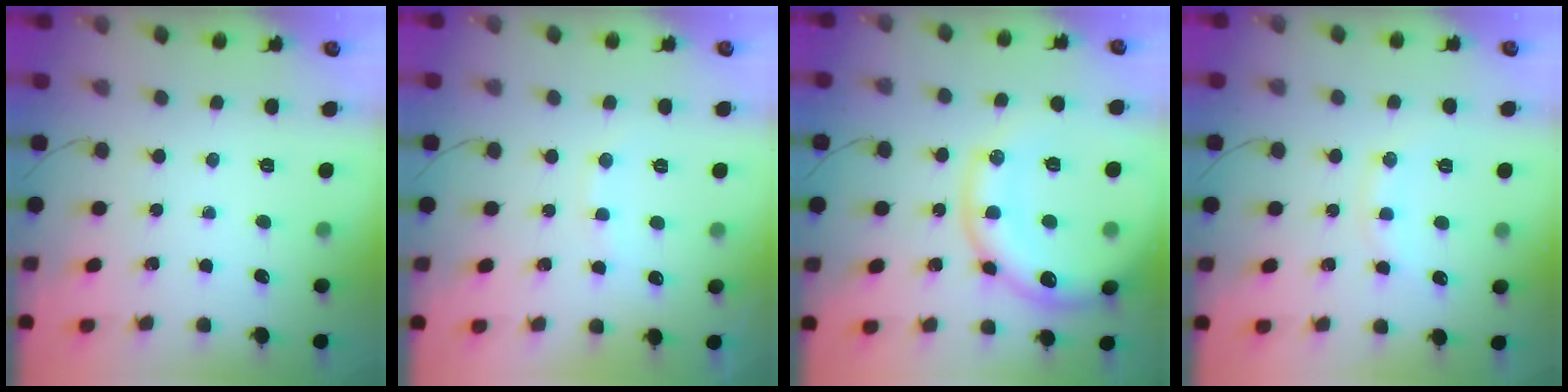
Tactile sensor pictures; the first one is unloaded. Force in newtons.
{"total": 6.7, "press": 6.6, "slide": 1.2}
{"total": 21.9, "press": 21.7, "slide": 3.0}
{"total": 8.4, "press": 8.4, "slide": 1.0}